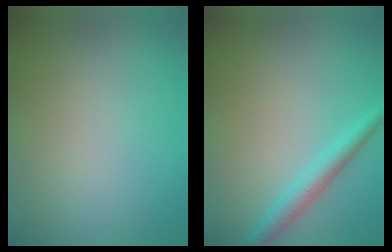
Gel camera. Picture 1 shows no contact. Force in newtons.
{"total": 2.6, "press": 2.5, "slide": 0.1}